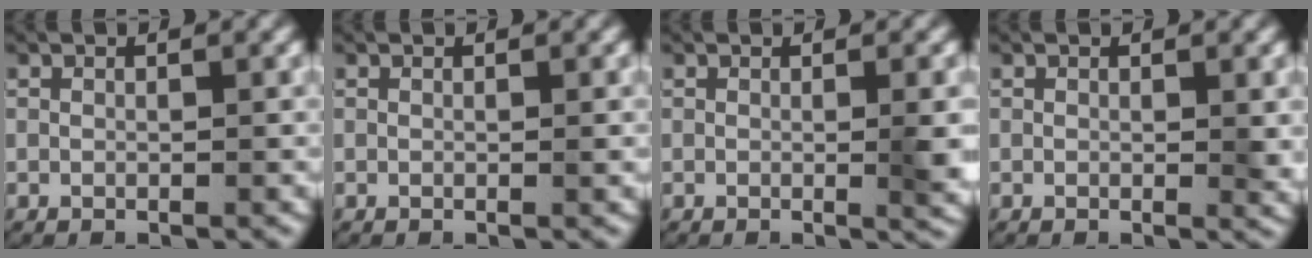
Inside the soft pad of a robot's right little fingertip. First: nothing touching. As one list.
[{"total": 0.0}, {"total": 2.2, "force": [-0.1, 0.2, 2.2], "torque": [-0.026, -0.002, -0.004]}, {"total": 1.2, "force": [0.2, 0.2, 1.2], "torque": [-0.014, -0.005, 0.001]}]